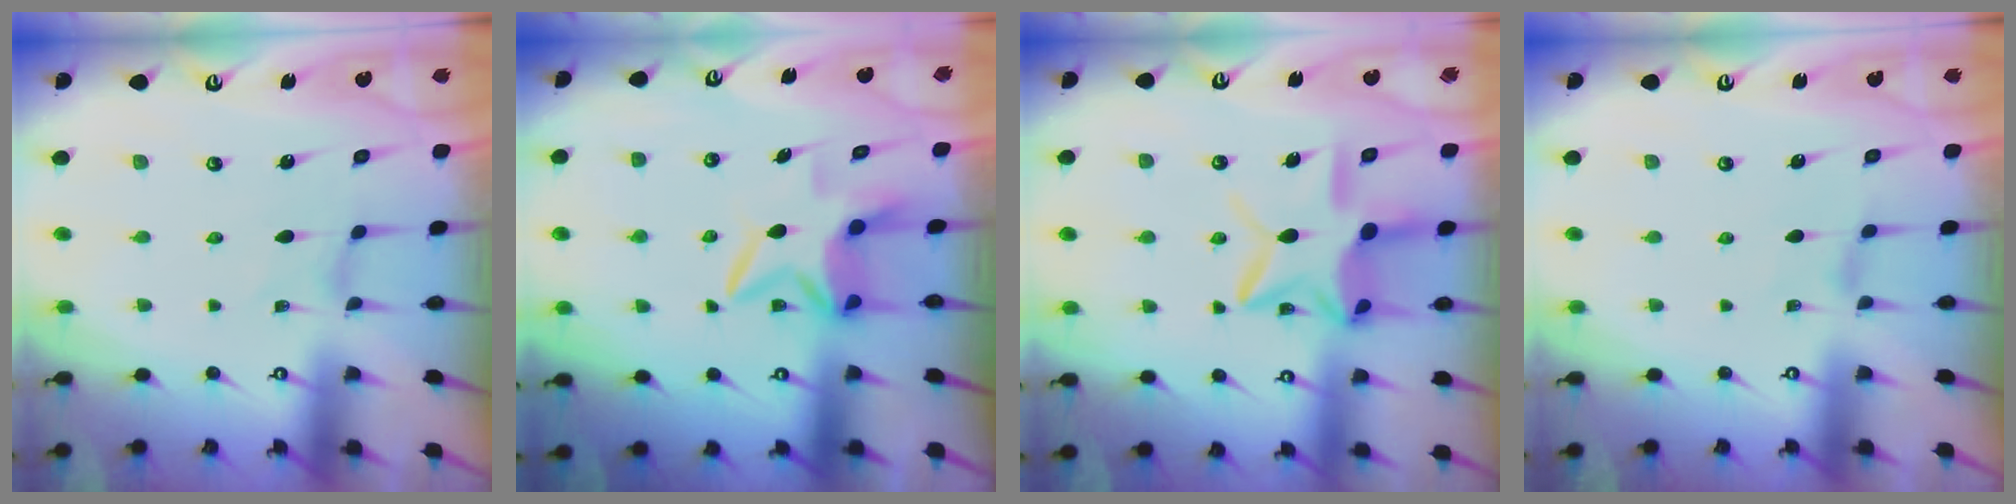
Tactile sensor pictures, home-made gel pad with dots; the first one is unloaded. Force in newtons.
{"total": 6.2, "press": 6.2, "slide": 0.6}
{"total": 13.6, "press": 13.6, "slide": 1.1}
{"total": 0.9, "press": 0.8, "slide": 0.4}